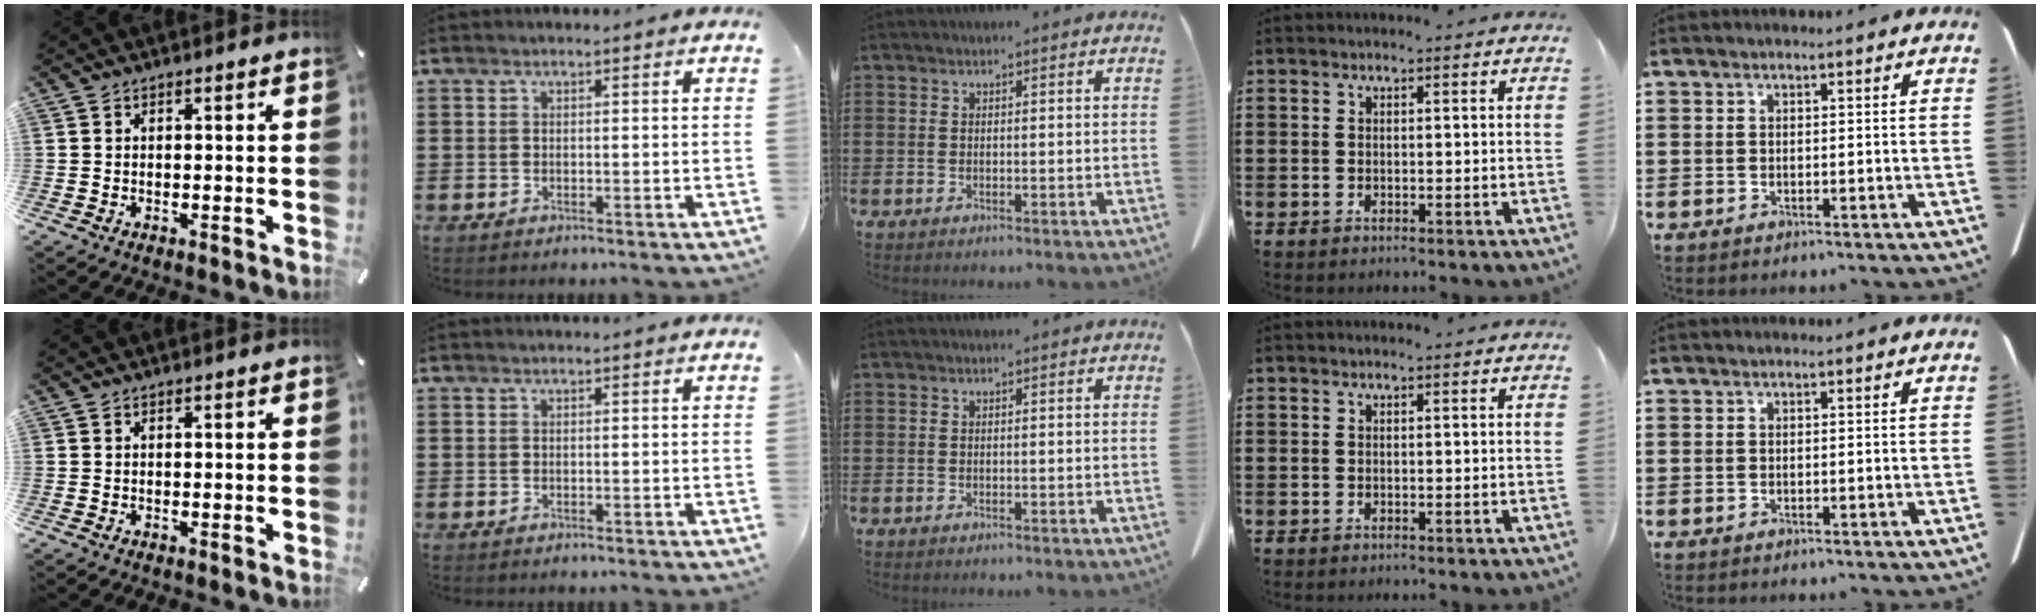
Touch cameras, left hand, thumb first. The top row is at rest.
{}